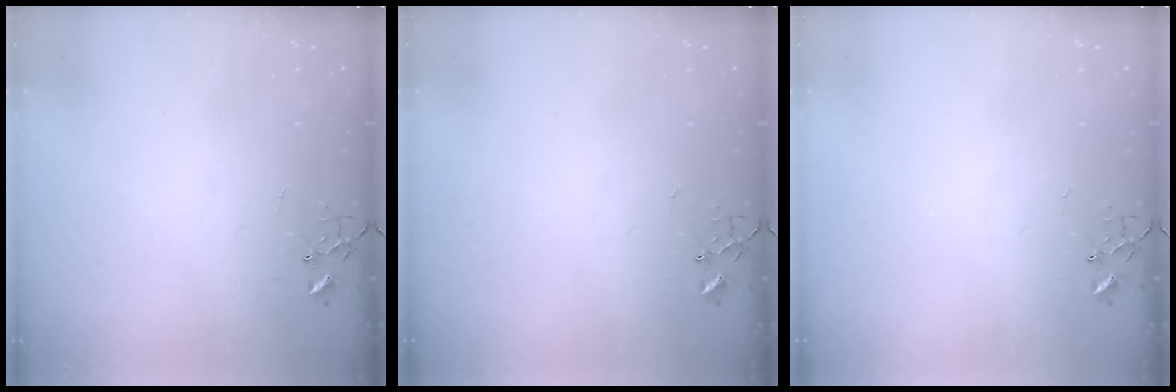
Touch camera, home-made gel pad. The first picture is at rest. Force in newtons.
{"total": 0.0}
{"total": 0.0}